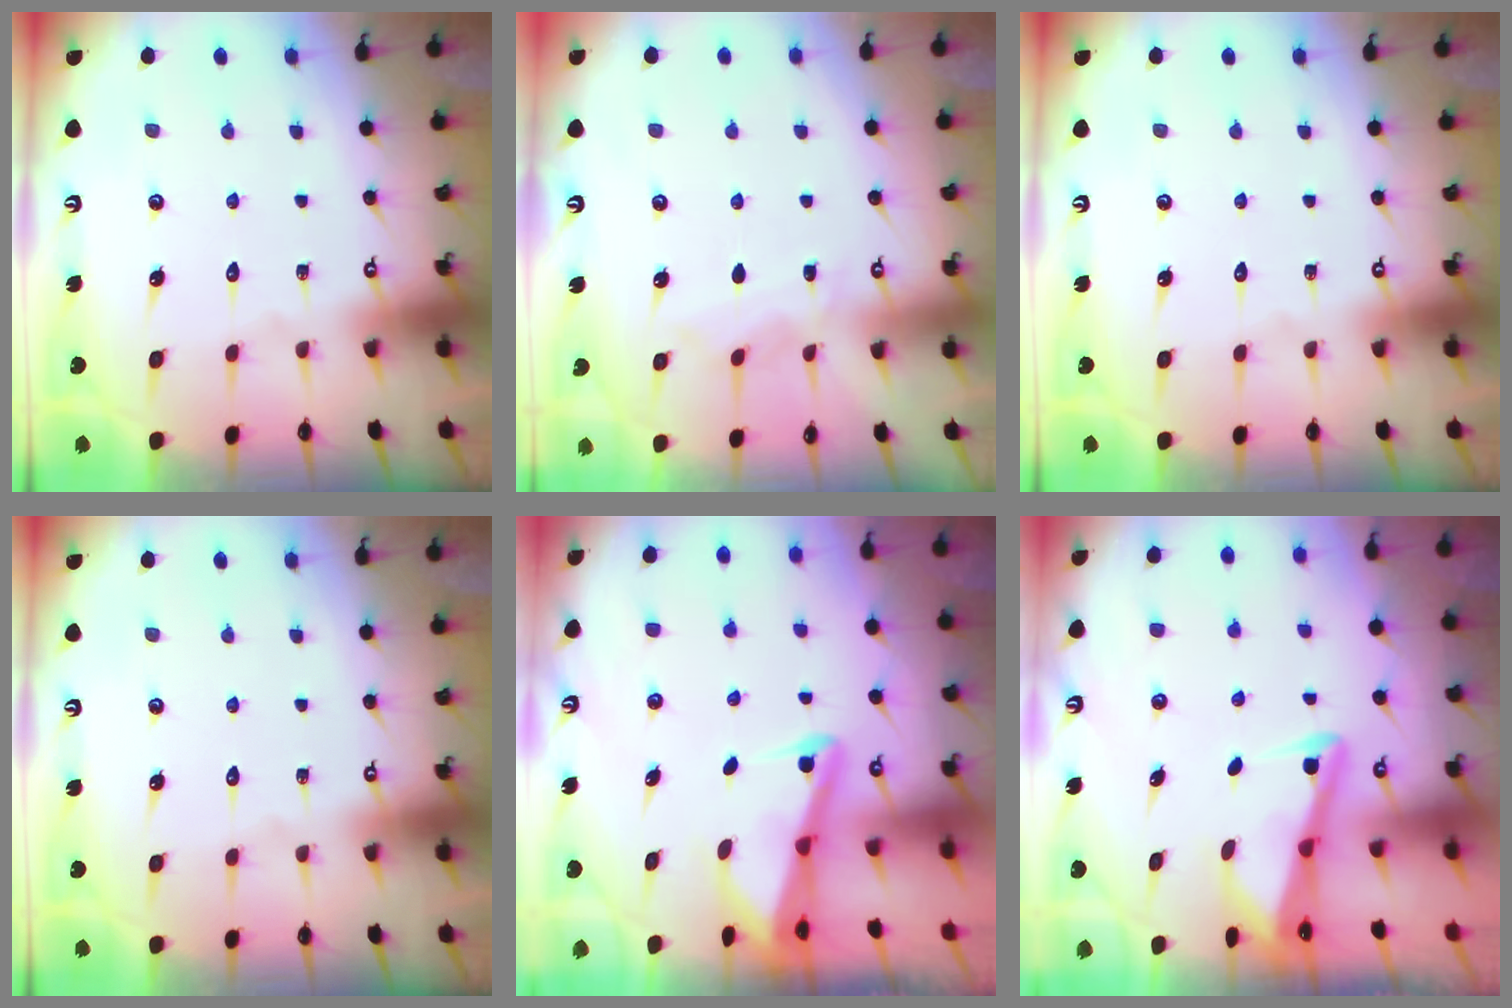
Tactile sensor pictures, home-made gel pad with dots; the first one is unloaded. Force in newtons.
{"total": 5.5, "press": 5.5, "slide": 0.5}
{"total": 0.0}
{"total": 0.0}
{"total": 2.7, "press": 2.6, "slide": 0.6}
{"total": 2.9, "press": 2.9, "slide": 0.4}